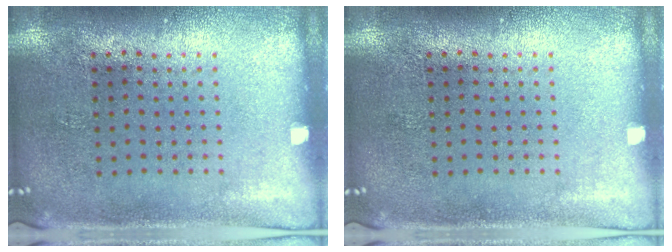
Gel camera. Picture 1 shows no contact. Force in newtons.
{"total": 0.0}